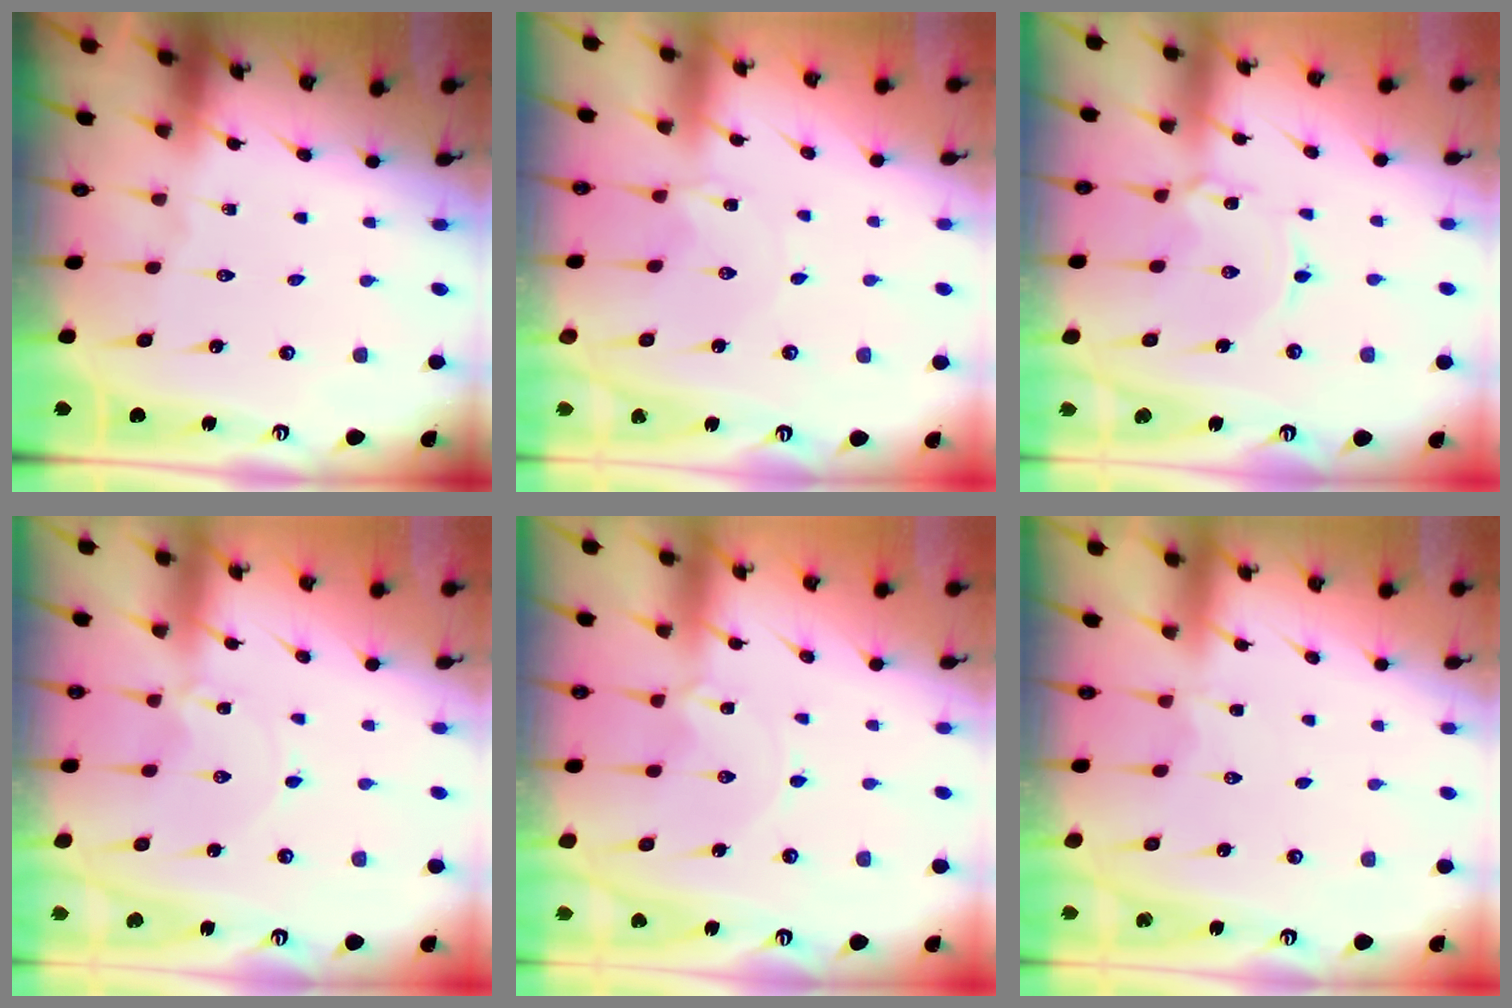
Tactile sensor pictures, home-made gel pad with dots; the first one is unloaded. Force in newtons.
{"total": 1.8, "press": 1.7, "slide": 0.3}
{"total": 2.2, "press": 2.2, "slide": 0.3}
{"total": 1.0, "press": 1.0, "slide": 0.1}
{"total": 1.1, "press": 1.0, "slide": 0.1}
{"total": 2.0, "press": 1.9, "slide": 0.8}